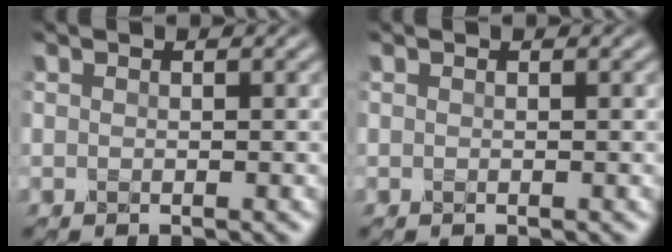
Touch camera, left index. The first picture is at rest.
{"total": 0.0}